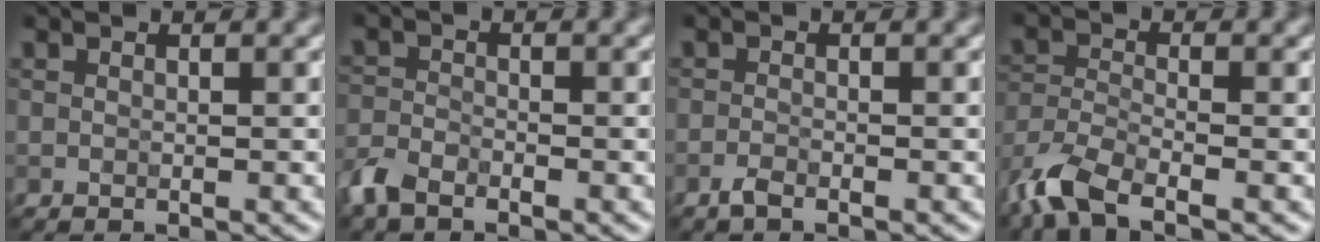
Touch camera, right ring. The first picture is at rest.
{"total": 2.8, "force": [-2.2, 1.3, 1.2], "torque": [-0.027, -0.004, -0.056]}
{"total": 1.1, "force": [-0.8, 0.2, 0.6], "torque": [-0.013, 0.001, -0.019]}
{"total": 5.9, "force": [-4.3, 1.9, 3.6], "torque": [-0.075, -0.008, -0.096]}